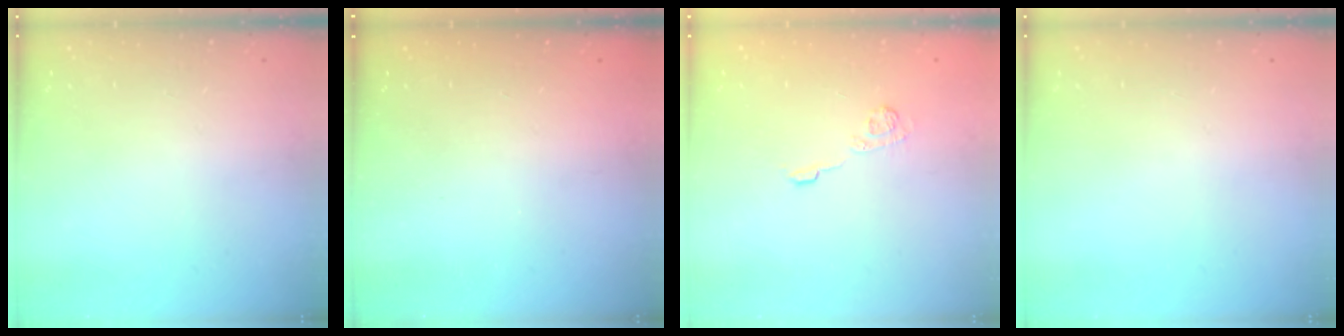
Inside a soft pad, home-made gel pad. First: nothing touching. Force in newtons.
{"total": 2.3, "press": 2.2, "slide": 0.7}
{"total": 5.7, "press": 5.6, "slide": 0.7}
{"total": 0.0}